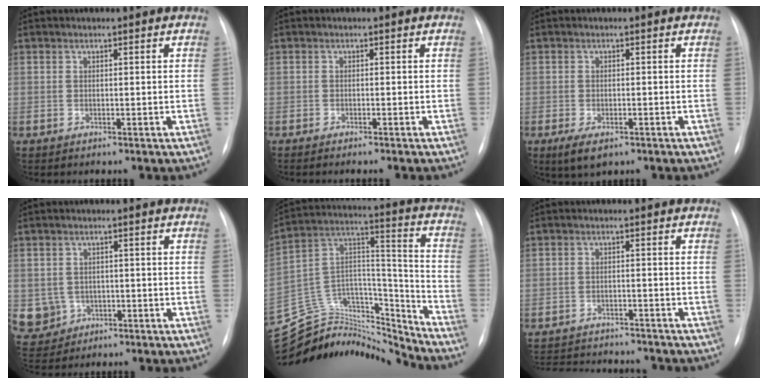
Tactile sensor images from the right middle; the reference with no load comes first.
{"total": 2.5, "force": [-2.1, -0.2, 1.3], "torque": [-0.014, -0.001, -0.025]}
{"total": 3.9, "force": [-2.3, 1.6, 2.8], "torque": [-0.053, -0.008, -0.031]}
{"total": 5.6, "force": [-1.1, 5.4, 0.9], "torque": [-0.024, 0.006, -0.009]}
{"total": 25.3, "force": [-24.3, 4.9, 5.0], "torque": [-0.141, 0.045, -0.397]}
{"total": 13.7, "force": [-12.6, 3.2, 4.1], "torque": [-0.090, 0.000, -0.168]}